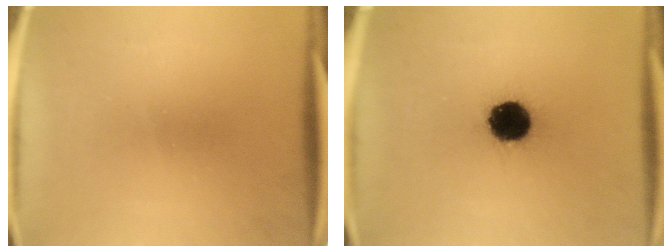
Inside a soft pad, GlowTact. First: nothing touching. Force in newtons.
{"total": 13.5}